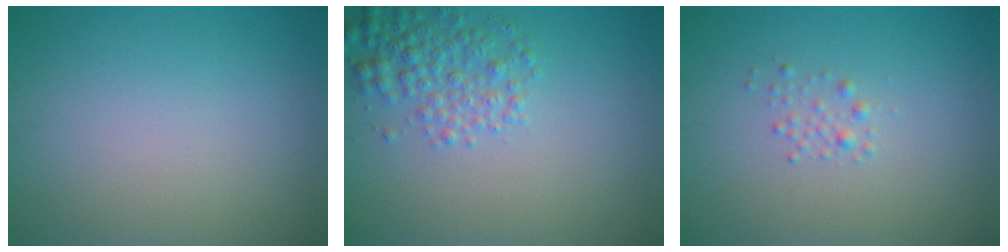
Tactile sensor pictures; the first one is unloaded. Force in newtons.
{"total": 3.3, "press": 3.3, "slide": 0.1}
{"total": 1.1, "press": 1.1, "slide": 0.1}